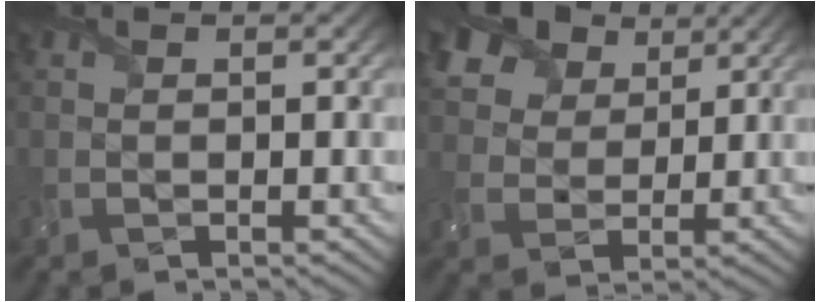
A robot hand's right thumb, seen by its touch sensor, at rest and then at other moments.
{"total": 12.0, "force": [7.3, 7.7, 5.6], "torque": [-0.168, 0.016, 0.137]}